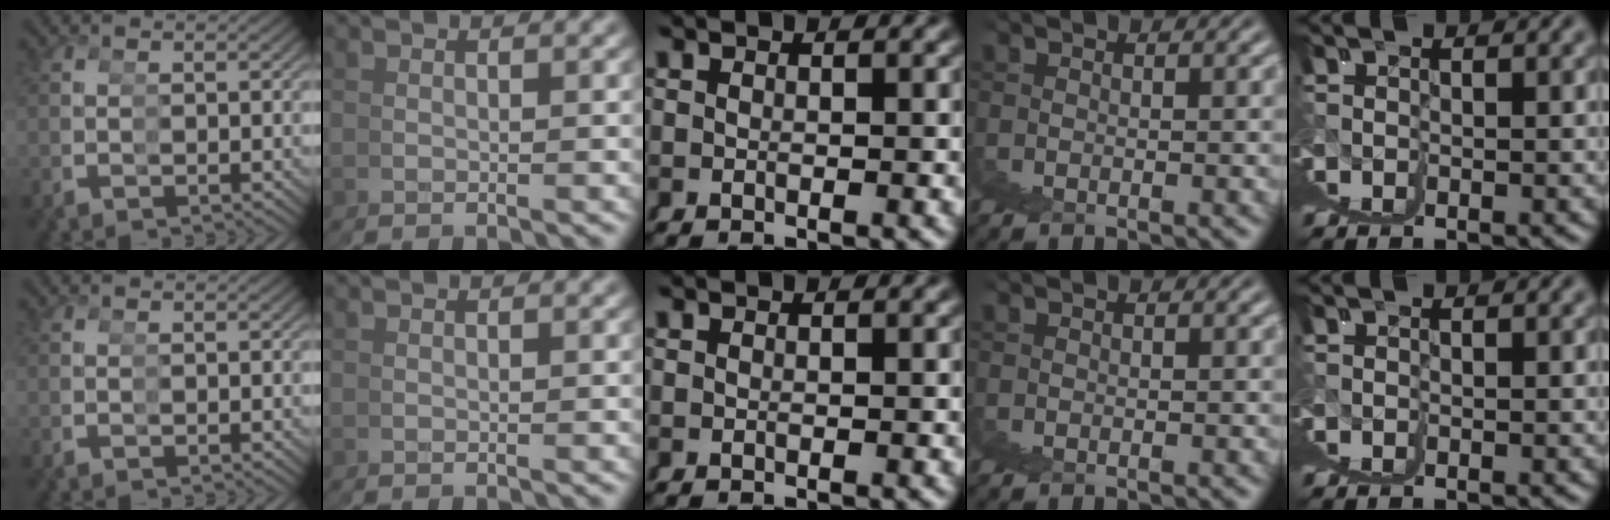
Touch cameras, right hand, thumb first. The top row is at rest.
{}